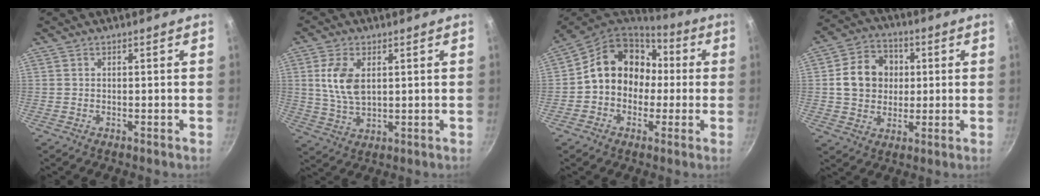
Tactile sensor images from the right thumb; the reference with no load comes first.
{"total": 8.2, "force": [1.9, 4.8, 6.4], "torque": [-0.122, -0.010, 0.040]}
{"total": 15.4, "force": [0.7, 12.9, 8.3], "torque": [-0.090, 0.047, -0.002]}
{"total": 11.7, "force": [1.5, 9.9, 5.9], "torque": [-0.073, 0.017, 0.020]}